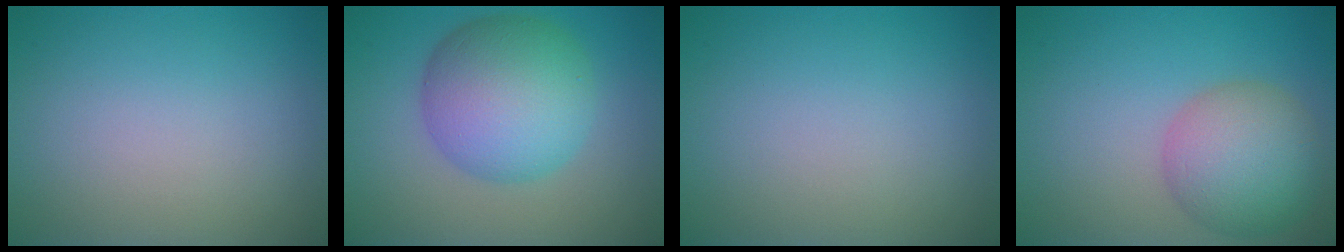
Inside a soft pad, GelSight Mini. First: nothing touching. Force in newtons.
{"total": 8.9, "press": 8.9, "slide": 0.1}
{"total": 0.0}
{"total": 6.2, "press": 6.2, "slide": 0.5}